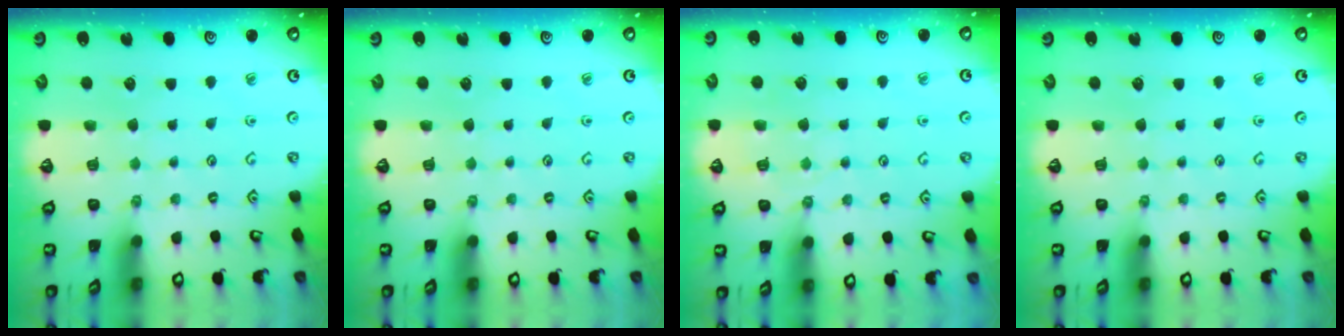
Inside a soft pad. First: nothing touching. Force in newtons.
{"total": 0.0}
{"total": 4.8, "press": 4.7, "slide": 0.7}
{"total": 0.0}